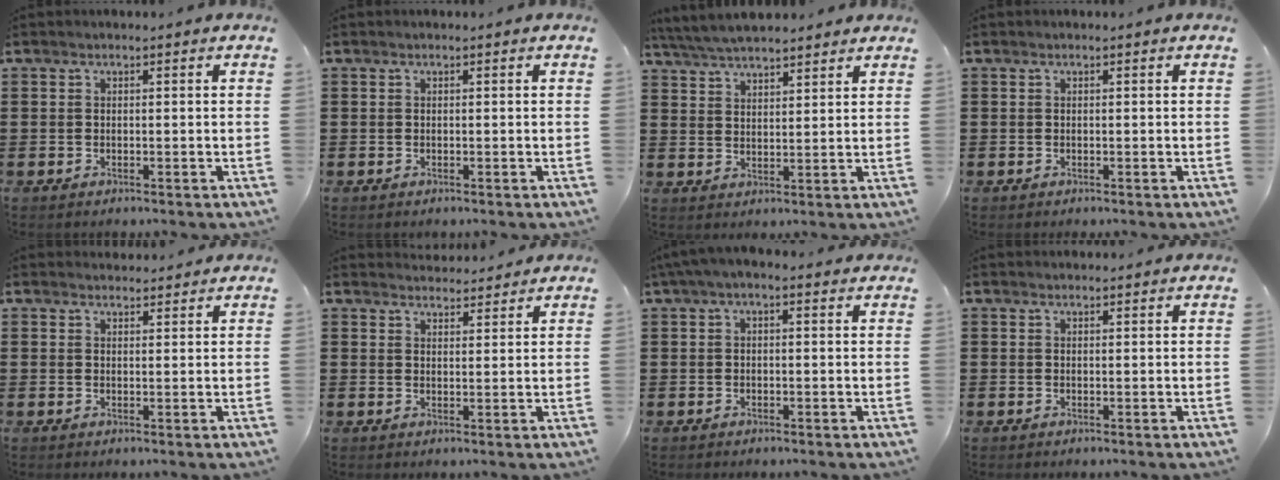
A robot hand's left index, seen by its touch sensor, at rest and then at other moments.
{"total": 0.0}
{"total": 4.8, "force": [4.6, 0.4, 1.2], "torque": [-0.040, -0.012, 0.084]}
{"total": 0.0}
{"total": 1.9, "force": [1.8, 0.3, -0.1], "torque": [-0.004, 0.000, 0.036]}
{"total": 2.7, "force": [2.6, 0.2, -0.2], "torque": [-0.004, -0.005, 0.050]}
{"total": 1.8, "force": [0.3, 0.6, 1.6], "torque": [-0.031, 0.004, 0.004]}
{"total": 0.8, "force": [0.8, 0.1, 0.0], "torque": [-0.003, 0.000, 0.016]}